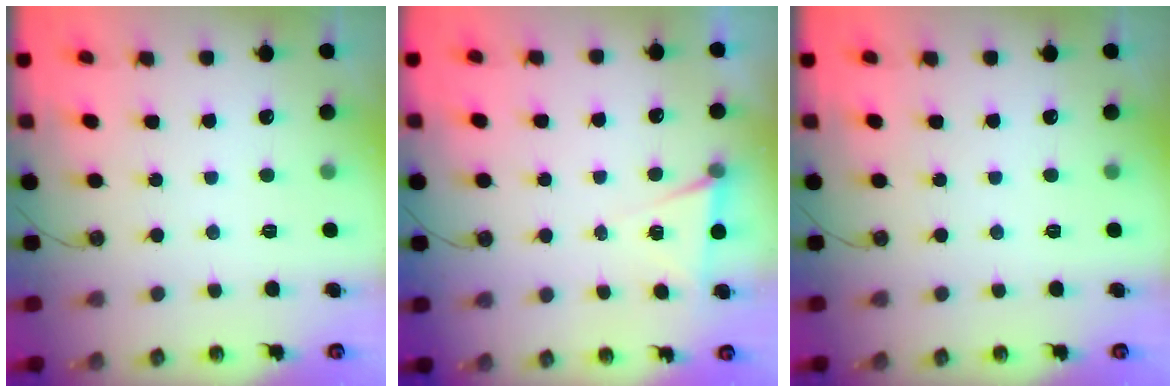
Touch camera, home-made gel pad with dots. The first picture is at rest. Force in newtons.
{"total": 5.4, "press": 2.9, "slide": 4.5}
{"total": 0.0}